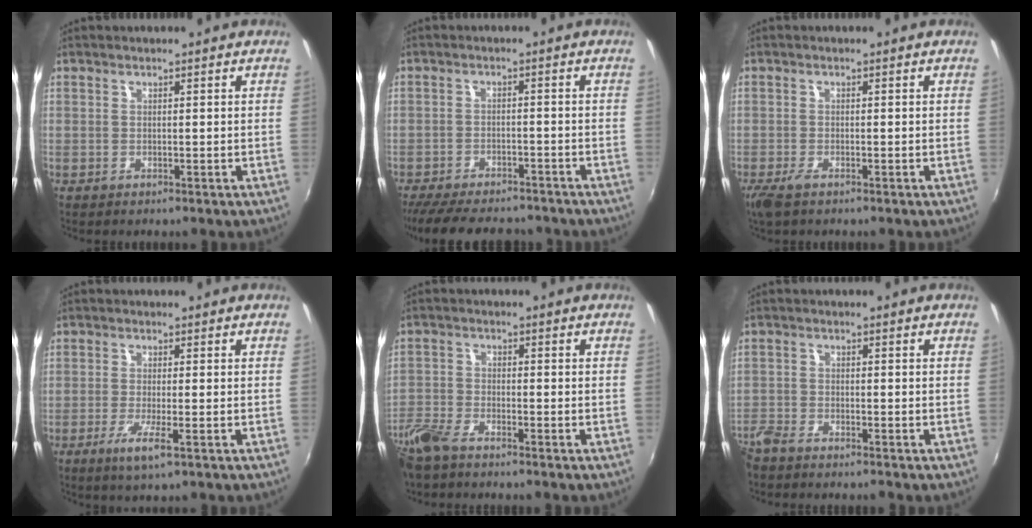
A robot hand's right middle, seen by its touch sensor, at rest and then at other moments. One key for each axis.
{"total": 15.4, "fx": -12.9, "fy": 5.0, "fz": 6.8, "tx": -0.149, "ty": -0.020, "tz": -0.192}
{"total": 2.7, "fx": -1.9, "fy": 0.7, "fz": 1.8, "tx": -0.045, "ty": -0.009, "tz": -0.038}
{"total": 4.5, "fx": -2.2, "fy": 0.1, "fz": 3.9, "tx": -0.084, "ty": -0.014, "tz": -0.043}
{"total": 7.2, "fx": -5.9, "fy": 2.1, "fz": 3.6, "tx": -0.095, "ty": -0.016, "tz": -0.124}
{"total": 4.5, "fx": -4.2, "fy": 1.0, "fz": 1.5, "tx": -0.047, "ty": -0.015, "tz": -0.086}